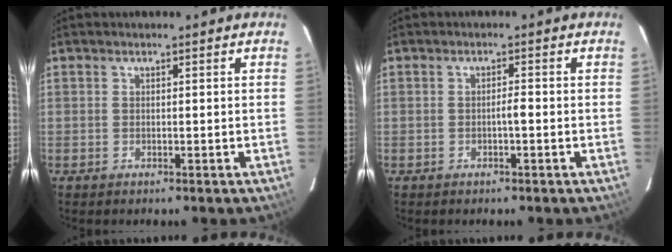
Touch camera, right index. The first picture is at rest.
{"total": 1.3, "force": [-0.5, 0.1, 1.2], "torque": [-0.018, 0.002, -0.009]}